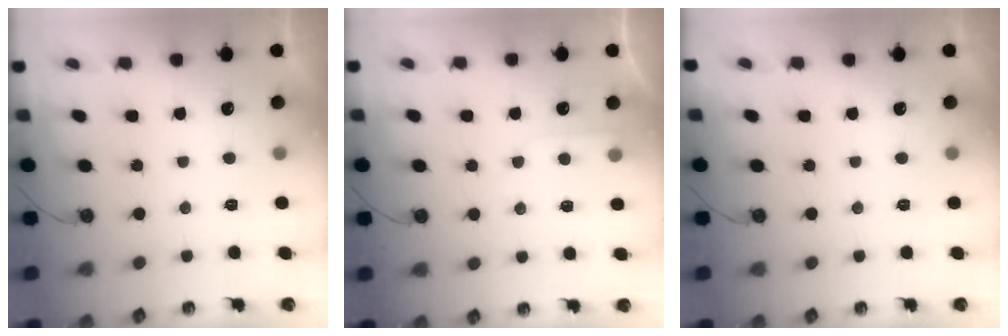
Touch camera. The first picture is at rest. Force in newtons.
{"total": 5.1, "press": 5.1, "slide": 0.6}
{"total": 0.0}